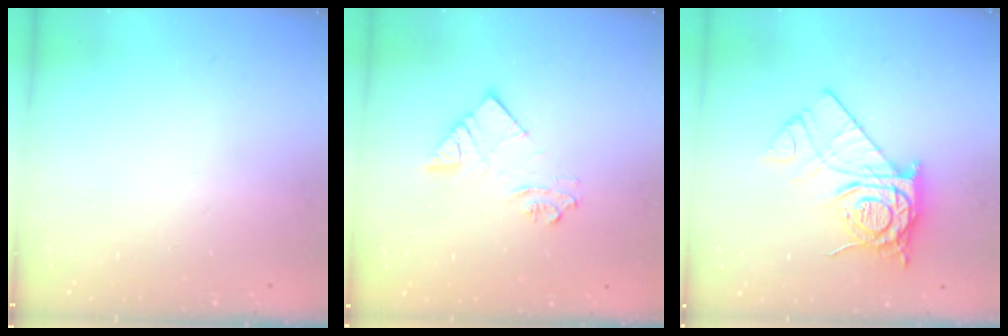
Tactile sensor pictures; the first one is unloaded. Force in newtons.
{"total": 6.1, "press": 6.1, "slide": 0.4}
{"total": 14.2, "press": 14.1, "slide": 1.1}